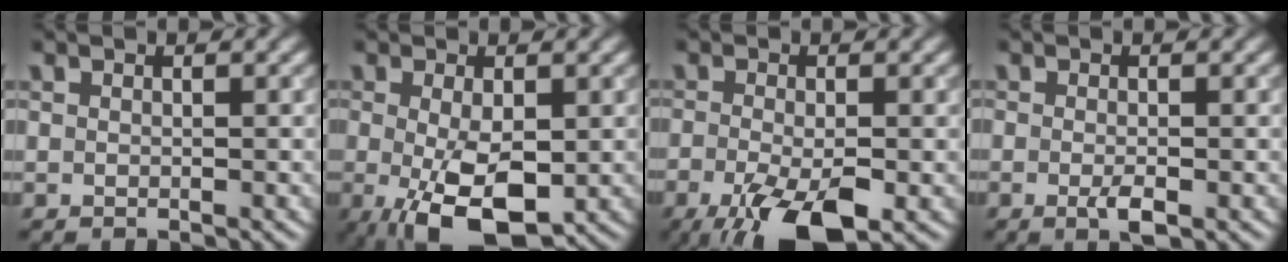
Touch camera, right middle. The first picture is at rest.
{"total": 6.5, "force": [-1.4, 2.7, 5.8], "torque": [-0.114, -0.015, -0.019]}
{"total": 8.1, "force": [-4.1, 3.0, 6.3], "torque": [-0.129, -0.021, -0.069]}
{"total": 2.0, "force": [-0.8, 0.5, 1.7], "torque": [-0.034, -0.009, -0.016]}